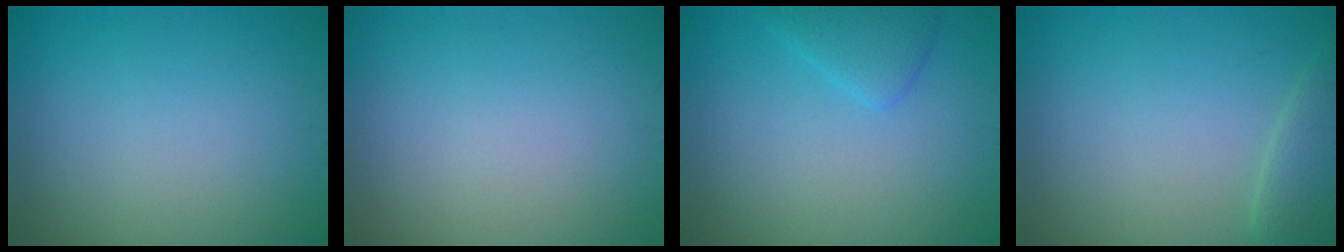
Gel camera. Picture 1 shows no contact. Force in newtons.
{"total": 0.0}
{"total": 2.0, "press": 2.0, "slide": 0.1}
{"total": 2.4, "press": 2.4, "slide": 0.0}